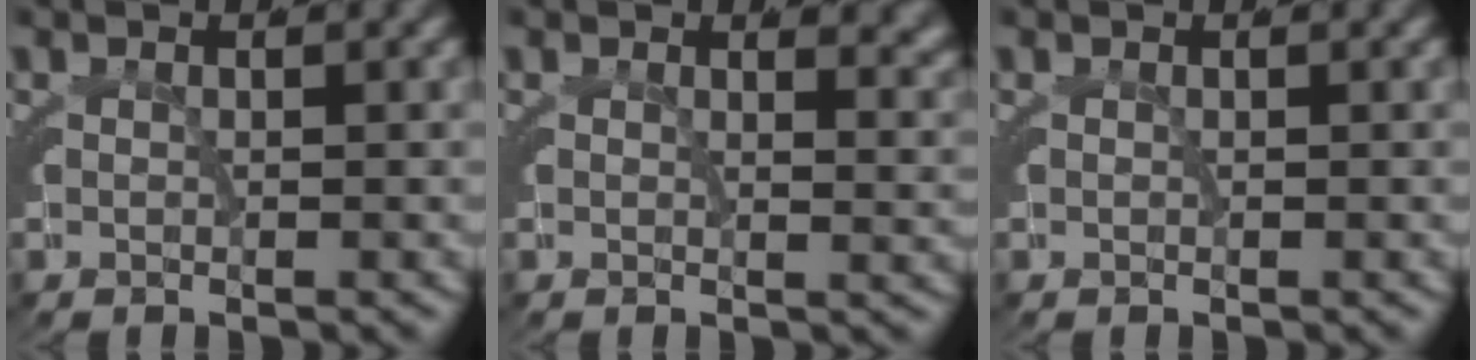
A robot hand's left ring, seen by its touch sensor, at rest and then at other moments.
{"total": 2.6, "force": [1.9, 1.0, 1.5], "torque": [-0.014, -0.003, 0.024]}
{"total": 0.0}